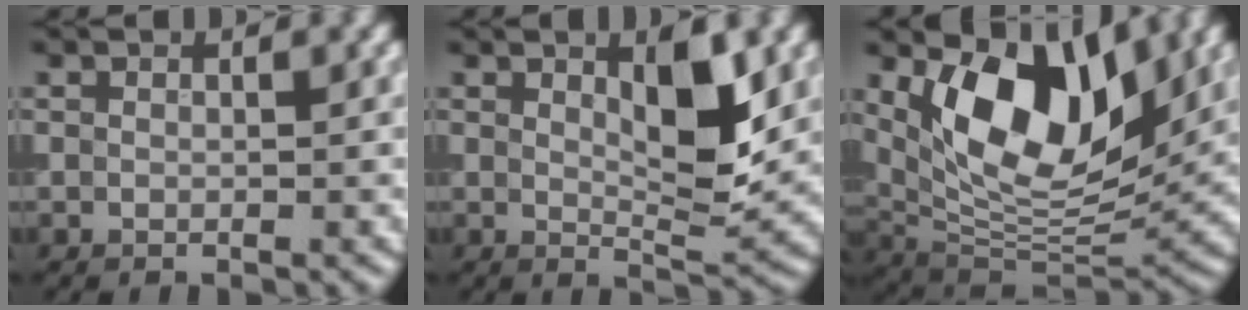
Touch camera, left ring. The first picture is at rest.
{"total": 4.6, "force": [1.5, 1.3, 4.2], "torque": [-0.067, -0.004, 0.025]}
{"total": 11.6, "force": [4.1, 6.1, 9.0], "torque": [-0.151, -0.012, 0.075]}